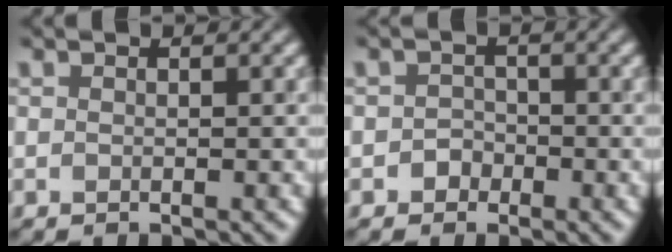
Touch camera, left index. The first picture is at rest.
{"total": 1.2, "force": [-0.5, 1.1, 0.2], "torque": [0.004, 0.007, -0.010]}